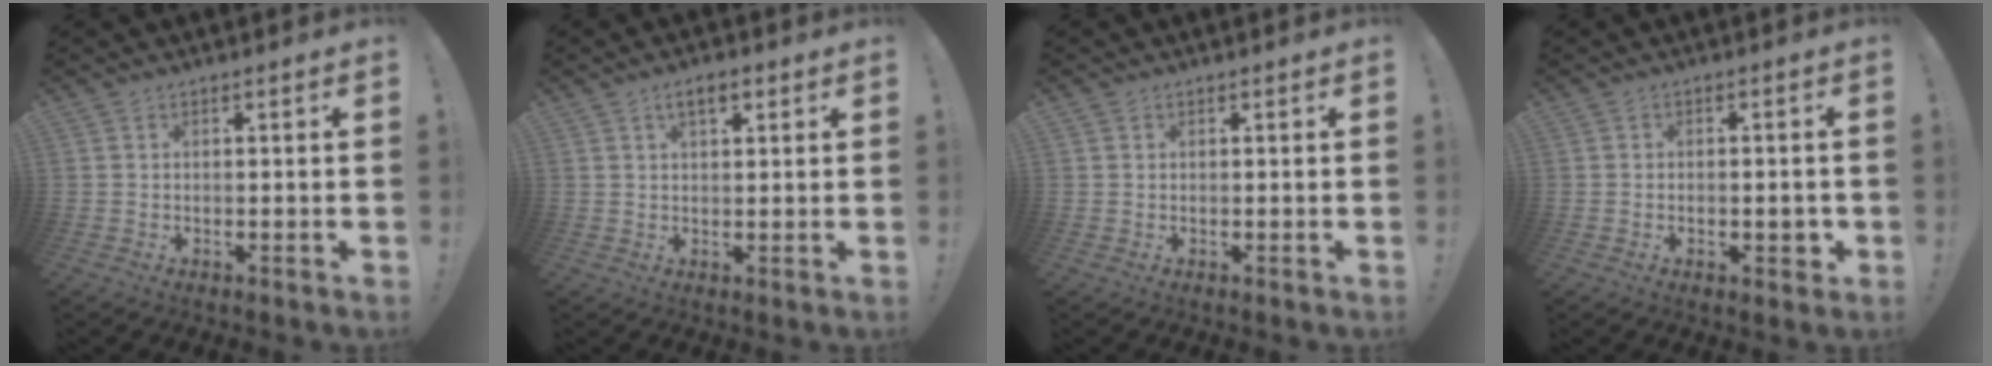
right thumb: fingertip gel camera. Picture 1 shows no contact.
{"total": 4.3, "force": [2.1, 1.8, 3.3], "torque": [-0.048, -0.001, 0.033]}
{"total": 0.6, "force": [0.4, 0.5, 0.0], "torque": [0.005, -0.002, 0.007]}
{"total": 3.0, "force": [-0.9, 1.7, 2.4], "torque": [-0.024, 0.003, -0.014]}